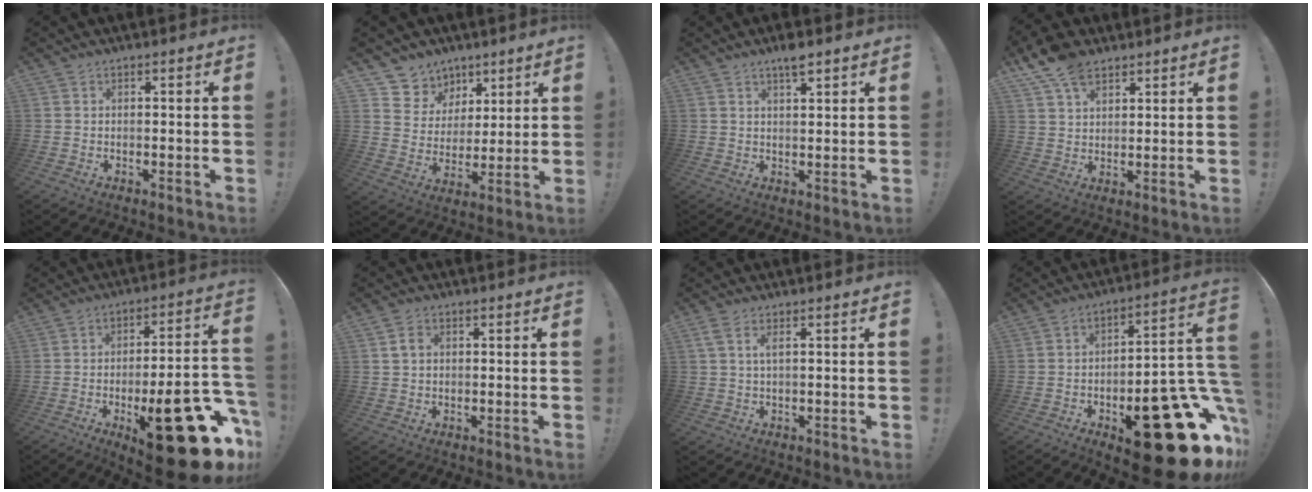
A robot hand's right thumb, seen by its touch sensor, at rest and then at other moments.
{"total": 9.0, "force": [5.4, 7.1, 1.1], "torque": [-0.020, -0.047, 0.111]}
{"total": 4.2, "force": [3.0, 0.6, 2.9], "torque": [-0.040, -0.017, 0.046]}
{"total": 9.9, "force": [6.8, 5.6, 4.6], "torque": [-0.074, -0.033, 0.130]}
{"total": 27.4, "force": [-10.9, 9.1, 23.4], "torque": [-0.309, 0.050, -0.151]}
{"total": 3.2, "force": [1.0, 2.4, 1.9], "torque": [-0.028, 0.003, 0.017]}
{"total": 2.6, "force": [0.9, 0.4, 2.4], "torque": [-0.040, -0.003, 0.014]}
{"total": 29.3, "force": [-12.6, 12.2, 23.5], "torque": [-0.253, 0.061, -0.172]}